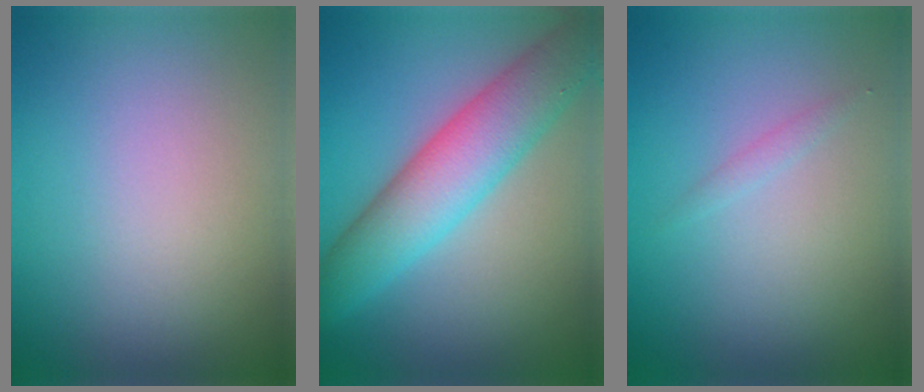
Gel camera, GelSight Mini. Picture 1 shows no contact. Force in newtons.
{"total": 7.4, "press": 7.4, "slide": 0.2}
{"total": 0.8, "press": 0.8, "slide": 0.0}